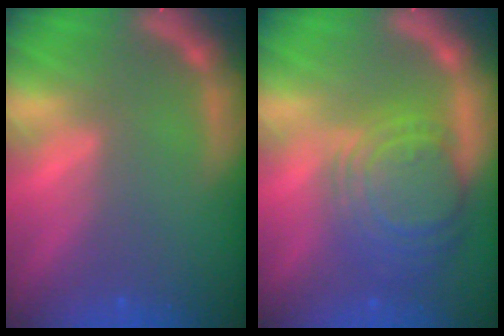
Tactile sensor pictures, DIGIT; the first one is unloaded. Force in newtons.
{"total": 9.5}